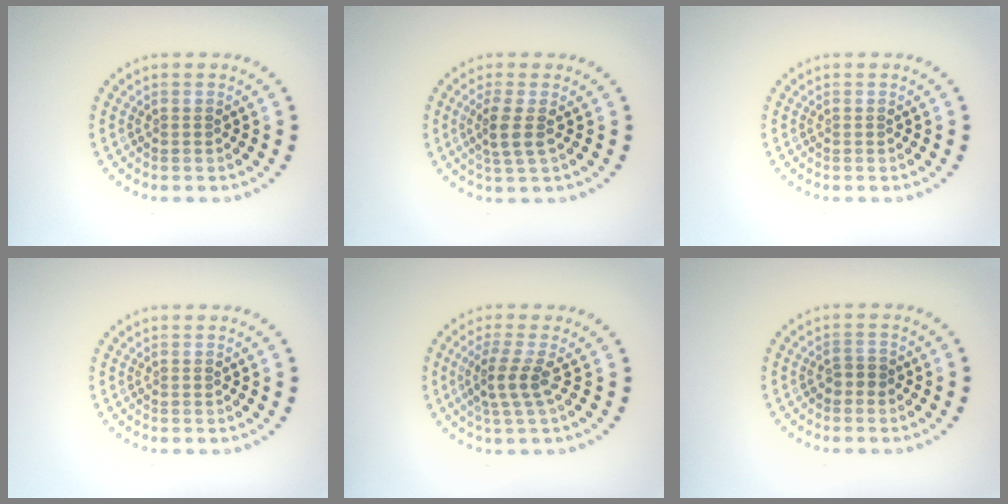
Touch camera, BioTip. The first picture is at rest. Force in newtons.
{"total": 2.4, "press": 1.9, "slide": 1.5}
{"total": 0.0}
{"total": 0.0}
{"total": 2.5, "press": 2.0, "slide": 1.5}
{"total": 1.2, "press": 1.0, "slide": 0.5}